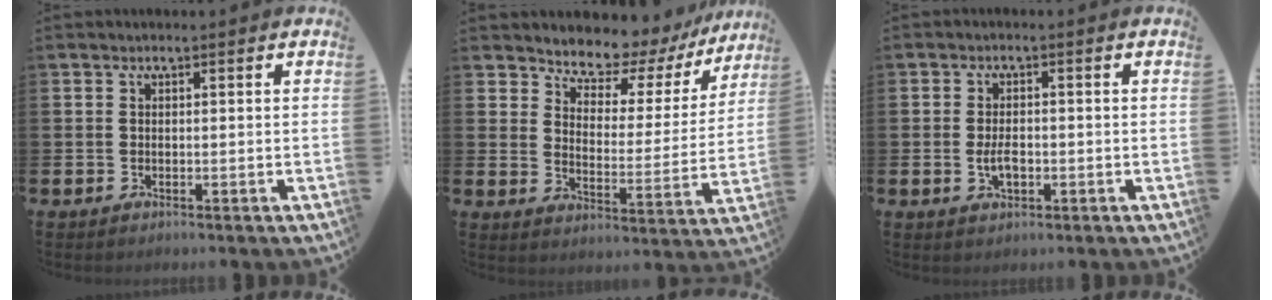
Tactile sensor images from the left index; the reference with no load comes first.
{"total": 6.7, "force": [6.3, 2.1, 0.8], "torque": [-0.042, -0.058, 0.105]}
{"total": 2.8, "force": [-0.4, 1.5, 2.4], "torque": [-0.031, -0.002, -0.011]}